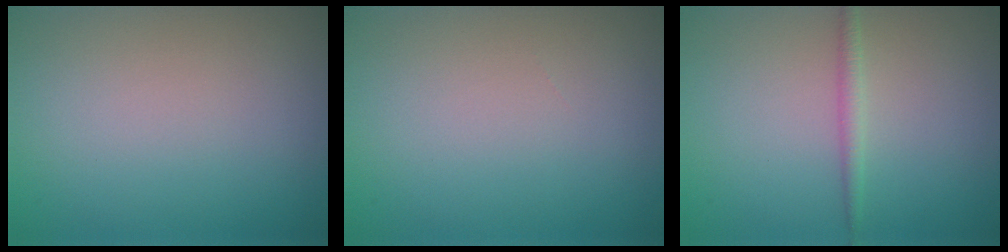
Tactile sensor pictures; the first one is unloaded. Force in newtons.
{"total": 0.0}
{"total": 1.3, "press": 1.3, "slide": 0.1}